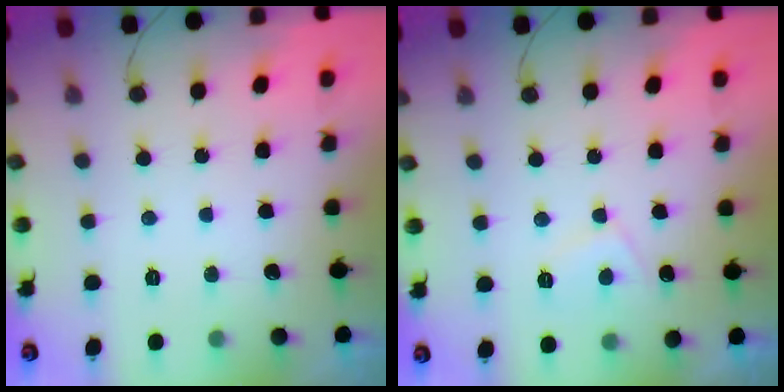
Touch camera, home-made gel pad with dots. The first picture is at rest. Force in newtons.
{"total": 4.0, "press": 3.9, "slide": 0.7}